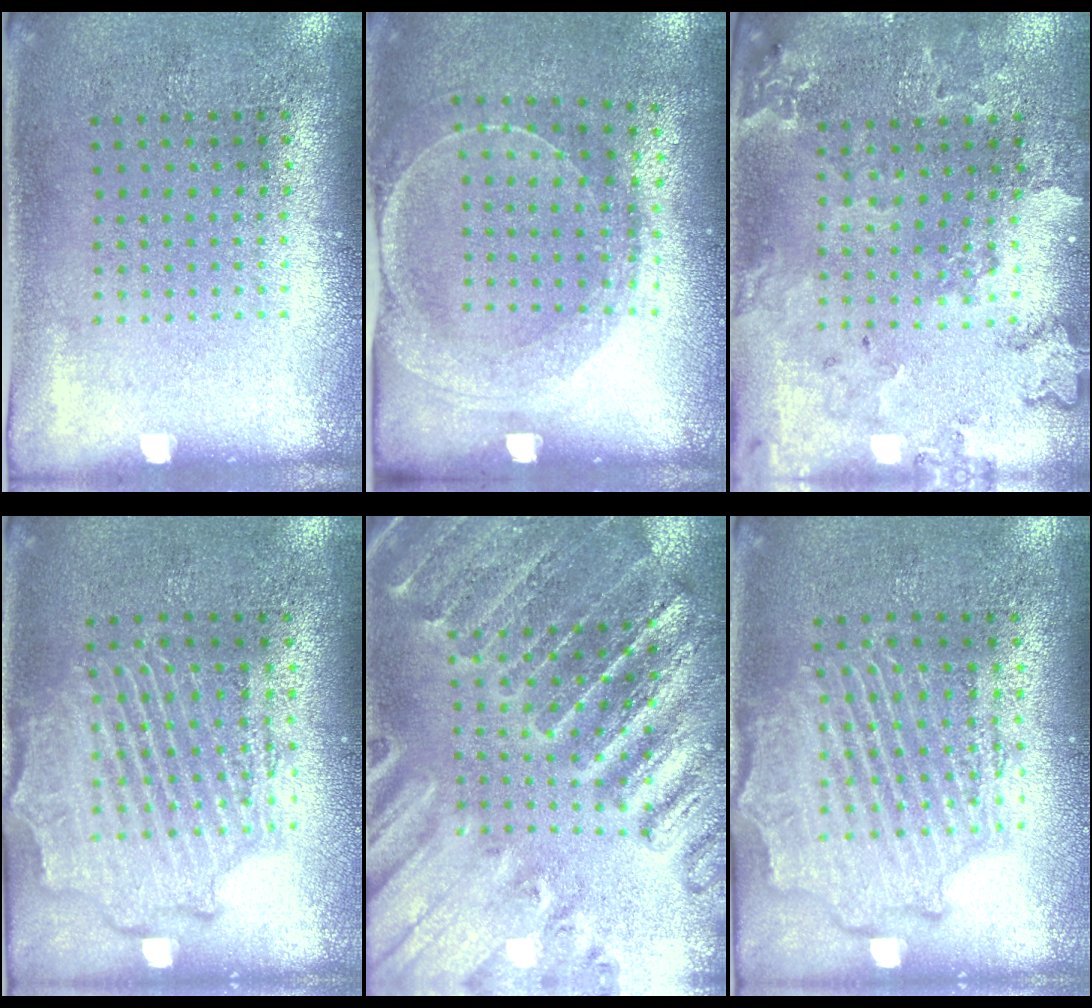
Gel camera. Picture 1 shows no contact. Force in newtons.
{"total": 1.5, "press": 1.5, "slide": 0.4}
{"total": 0.7, "press": 0.7, "slide": 0.2}
{"total": 2.3, "press": 2.2, "slide": 0.6}
{"total": 2.7, "press": 2.7, "slide": 0.4}
{"total": 2.2, "press": 2.1, "slide": 0.5}